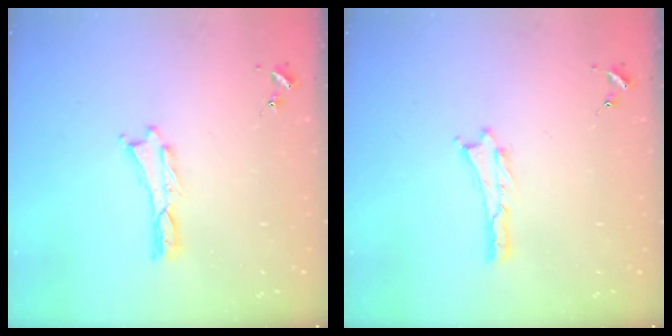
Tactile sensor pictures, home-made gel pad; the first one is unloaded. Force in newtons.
{"total": 0.0}